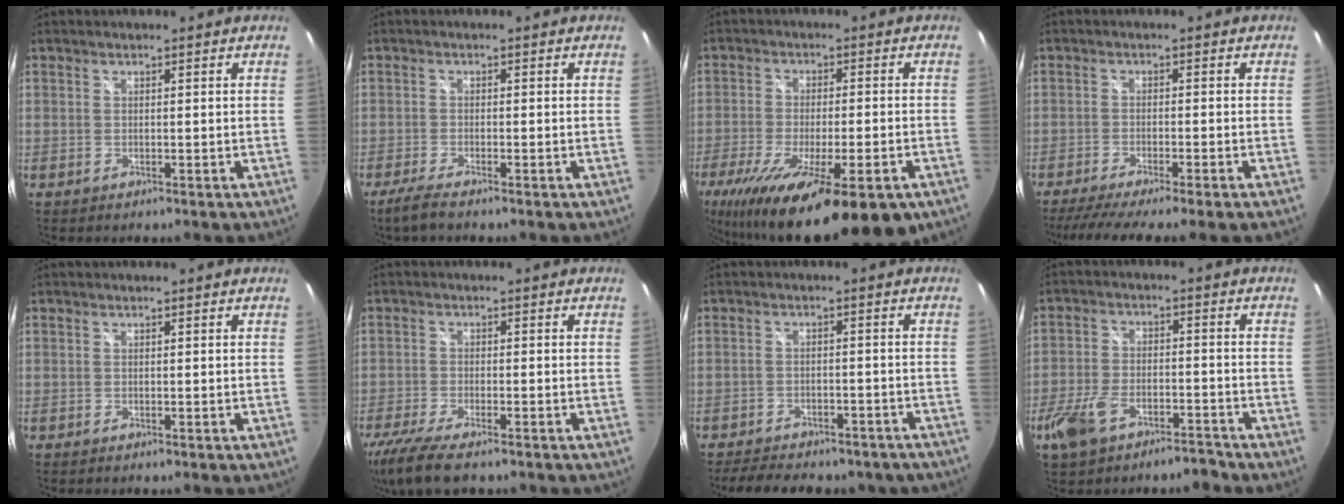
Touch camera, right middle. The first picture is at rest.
{"total": 3.5, "force": [-2.7, 0.2, 2.2], "torque": [-0.060, -0.008, -0.054]}
{"total": 23.5, "force": [-15.1, 6.2, 16.9], "torque": [-0.316, -0.076, -0.232]}
{"total": 8.5, "force": [-7.1, -1.0, 4.6], "torque": [-0.095, -0.027, -0.113]}
{"total": 0.0}
{"total": 10.9, "force": [-8.1, 2.7, 6.7], "torque": [-0.158, -0.044, -0.149]}
{"total": 14.5, "force": [-11.9, 5.6, 6.1], "torque": [-0.133, -0.004, -0.149]}
{"total": 10.1, "force": [-7.0, 4.8, 5.4], "torque": [-0.120, 0.003, -0.124]}